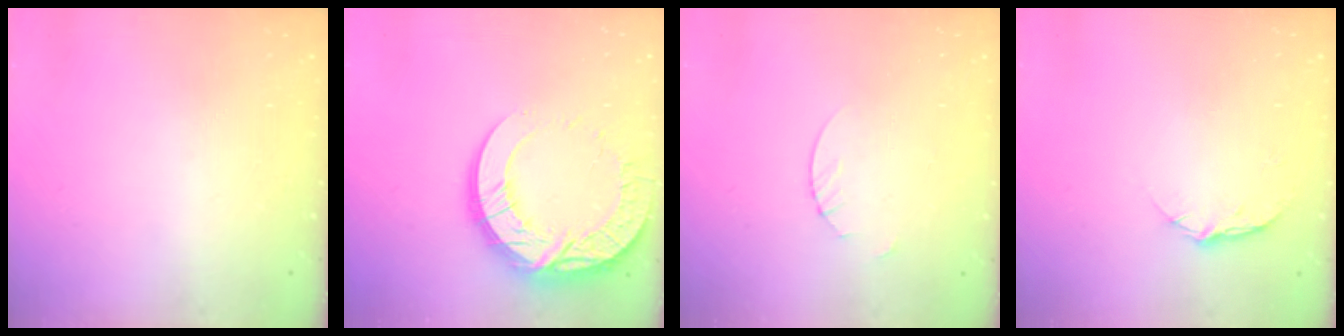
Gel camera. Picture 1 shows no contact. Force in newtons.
{"total": 18.8, "press": 18.8, "slide": 1.7}
{"total": 1.9, "press": 1.9, "slide": 0.2}
{"total": 5.2, "press": 5.2, "slide": 0.7}